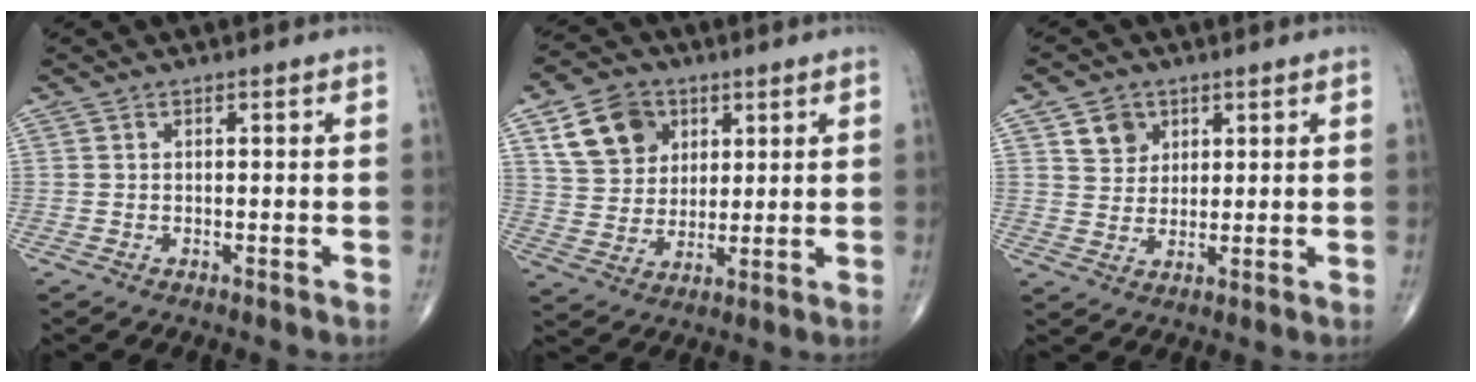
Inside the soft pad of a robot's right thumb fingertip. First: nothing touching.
{"total": 11.4, "force": [5.0, 8.9, 5.2], "torque": [-0.067, -0.011, 0.096]}
{"total": 5.3, "force": [2.6, 4.3, 1.6], "torque": [-0.007, -0.014, 0.048]}